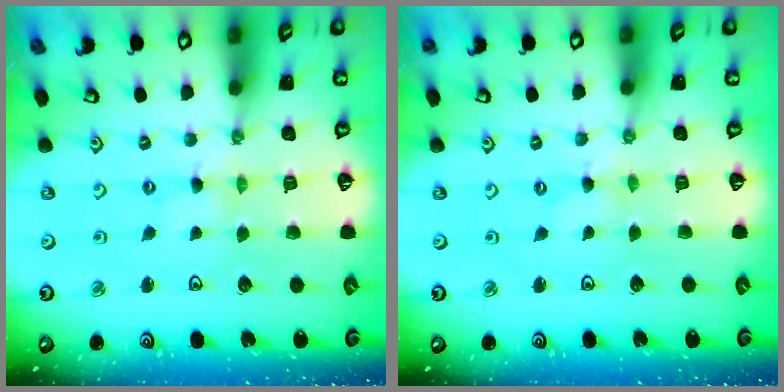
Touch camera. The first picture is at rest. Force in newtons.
{"total": 0.0}